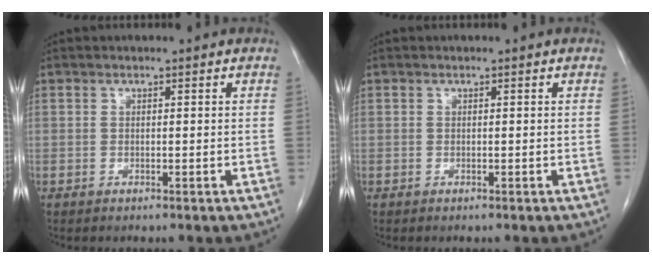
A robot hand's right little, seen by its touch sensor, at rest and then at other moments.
{"total": 0.0}